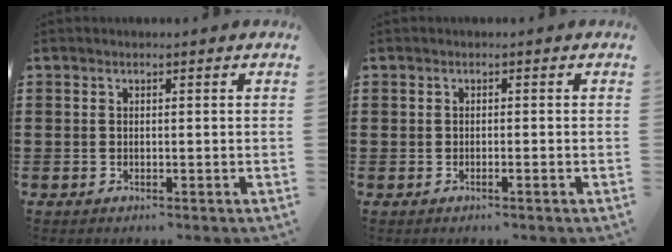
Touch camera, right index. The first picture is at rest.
{"total": 0.7, "force": [-0.4, -0.3, 0.6], "torque": [-0.011, -0.007, -0.005]}